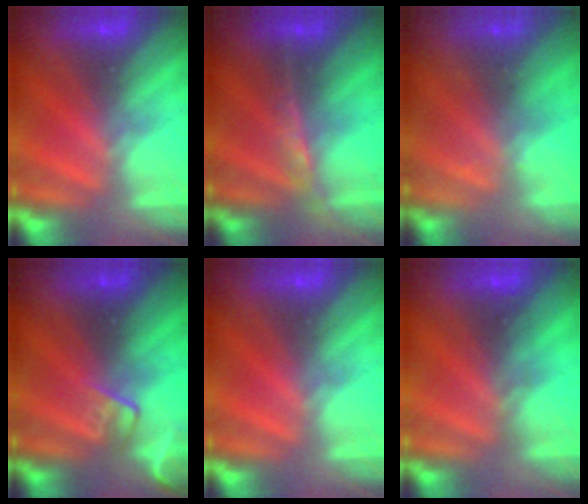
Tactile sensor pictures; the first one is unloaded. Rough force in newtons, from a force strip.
{"total": 2.4}
{"total": 2.3}
{"total": 2.4}
{"total": 0.0}
{"total": 2.3}